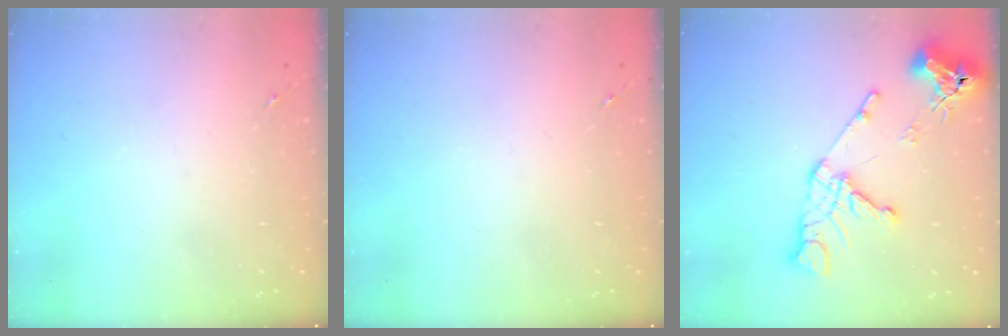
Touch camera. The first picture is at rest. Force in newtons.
{"total": 0.0}
{"total": 14.1, "press": 14.0, "slide": 1.6}